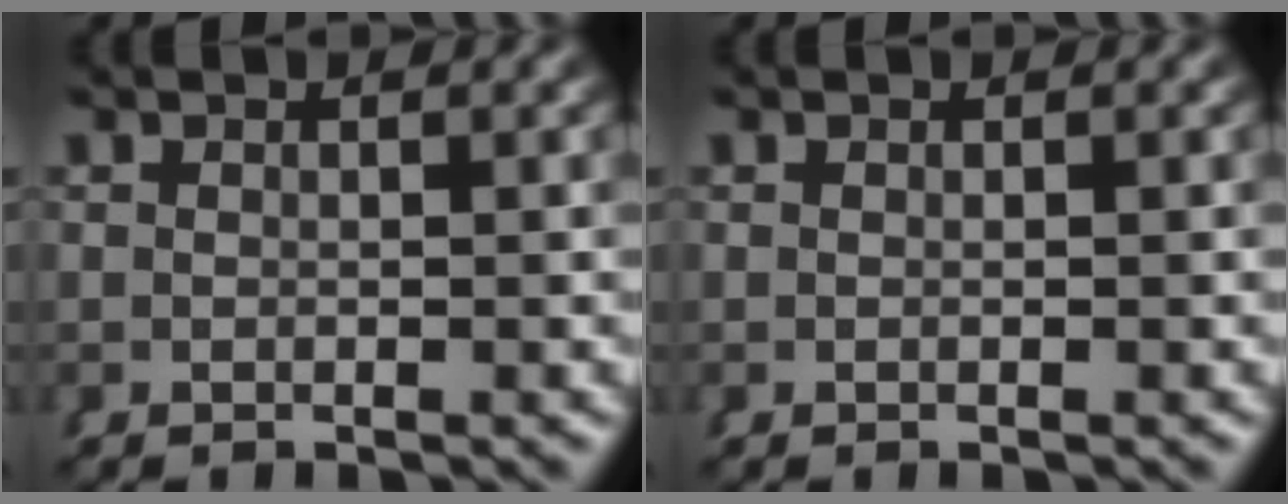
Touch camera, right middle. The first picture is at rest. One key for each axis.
{"total": 0.0}